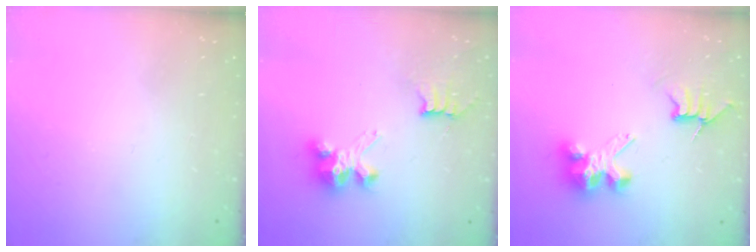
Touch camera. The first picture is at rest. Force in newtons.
{"total": 7.0, "press": 7.0, "slide": 0.2}
{"total": 8.3, "press": 8.3, "slide": 0.5}